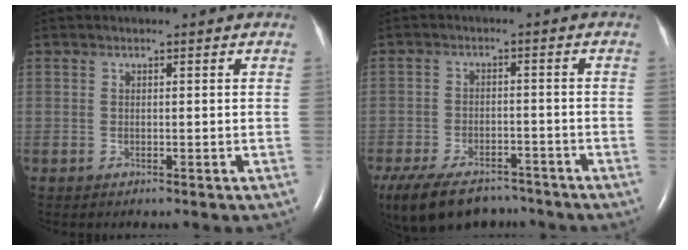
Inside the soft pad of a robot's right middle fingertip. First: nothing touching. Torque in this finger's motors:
{"motor_torque": [0.99, -1.00, 0.46, 0.12]}